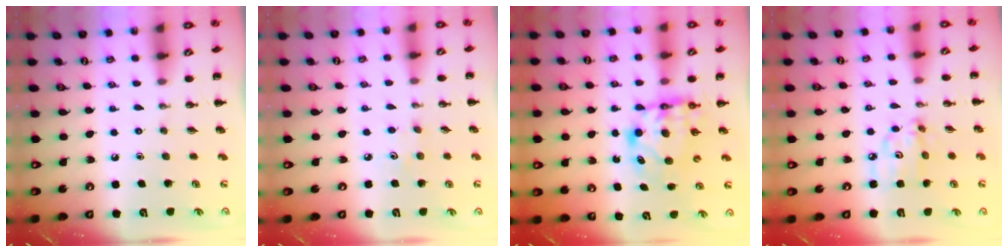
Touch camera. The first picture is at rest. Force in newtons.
{"total": 3.4, "press": 3.3, "slide": 0.8}
{"total": 6.4, "press": 6.4, "slide": 0.7}
{"total": 6.8, "press": 6.8, "slide": 0.7}